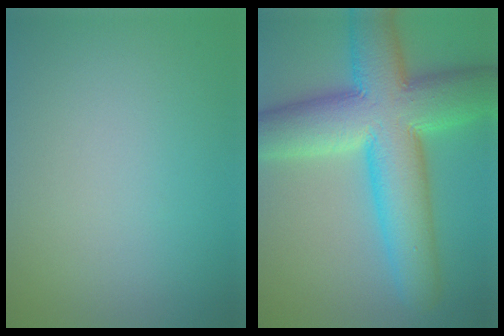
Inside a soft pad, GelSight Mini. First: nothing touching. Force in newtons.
{"total": 13.0, "press": 12.9, "slide": 0.6}